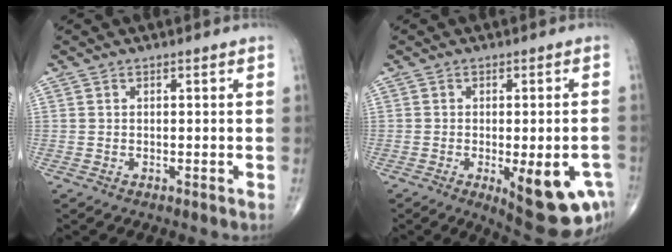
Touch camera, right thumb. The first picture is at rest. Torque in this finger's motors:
{"motor_torque": [1.30, 1.12, 0.01, -0.11, 0.24]}